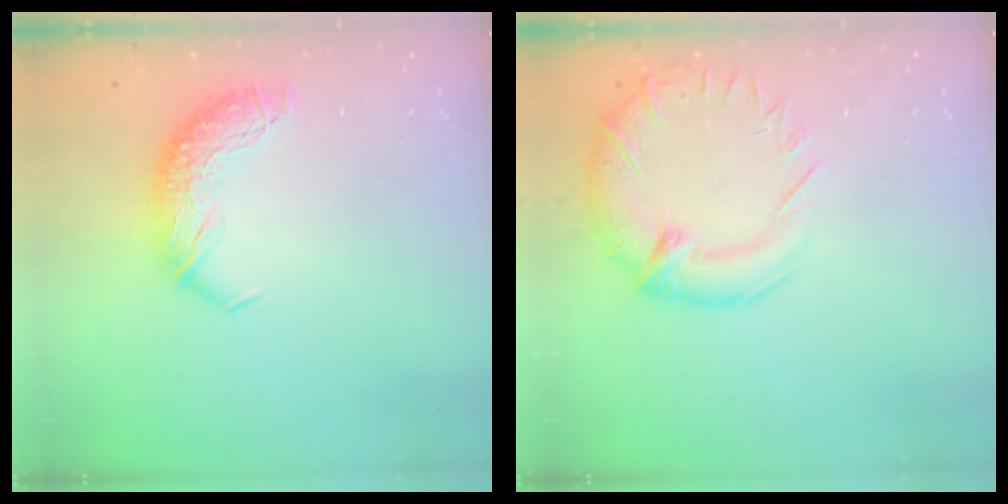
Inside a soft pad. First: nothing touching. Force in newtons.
{"total": 5.2, "press": 3.3, "slide": 4.0}